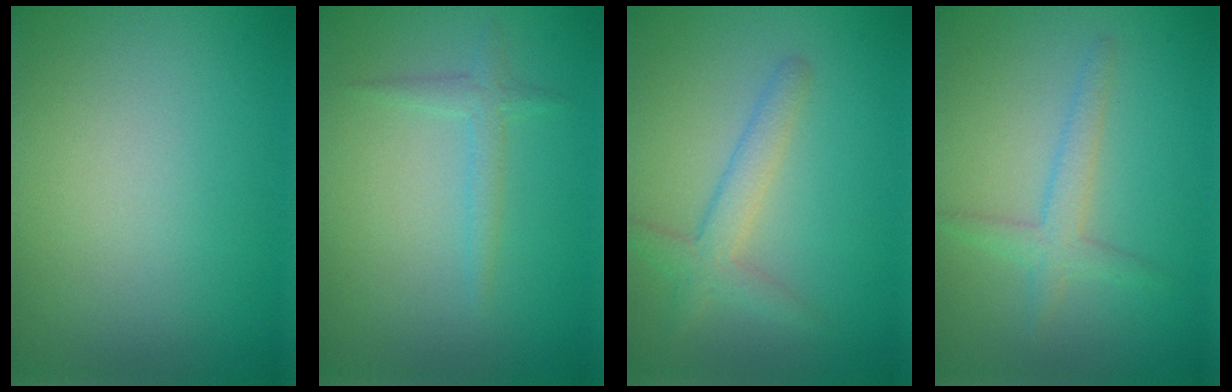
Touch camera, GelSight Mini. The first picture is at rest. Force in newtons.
{"total": 1.4, "press": 1.4, "slide": 0.1}
{"total": 2.7, "press": 2.6, "slide": 0.1}
{"total": 2.2, "press": 2.2, "slide": 0.0}